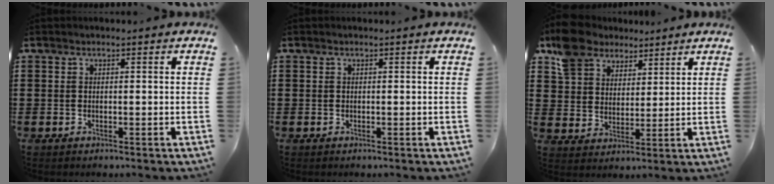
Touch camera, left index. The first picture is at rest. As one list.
[{"total": 0.0}, {"total": 7.7, "force": [6.3, 4.3, 1.0], "torque": [-0.051, -0.012, 0.122]}]